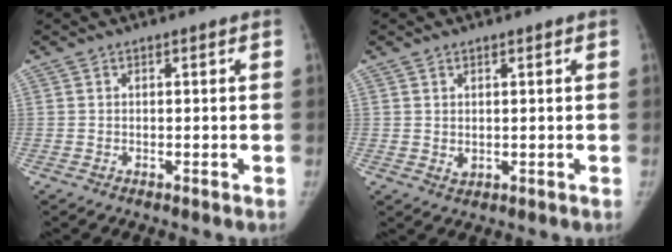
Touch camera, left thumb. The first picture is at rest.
{"total": 1.8, "force": [0.7, 1.2, 1.2], "torque": [-0.019, -0.008, 0.018]}